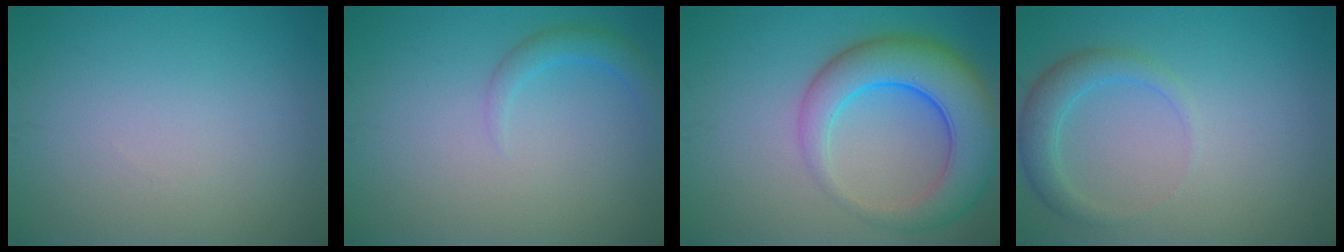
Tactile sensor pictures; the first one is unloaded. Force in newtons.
{"total": 1.8, "press": 1.8, "slide": 0.2}
{"total": 8.2, "press": 8.2, "slide": 0.3}
{"total": 2.6, "press": 2.6, "slide": 0.0}